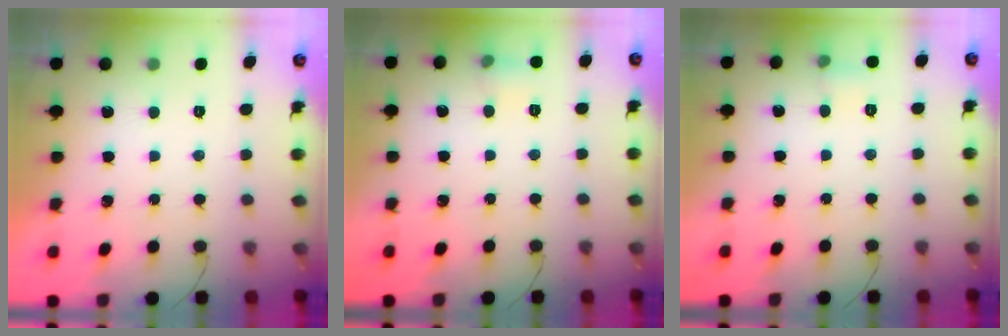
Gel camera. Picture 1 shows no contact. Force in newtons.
{"total": 5.5, "press": 5.2, "slide": 1.9}
{"total": 4.2, "press": 4.0, "slide": 1.5}